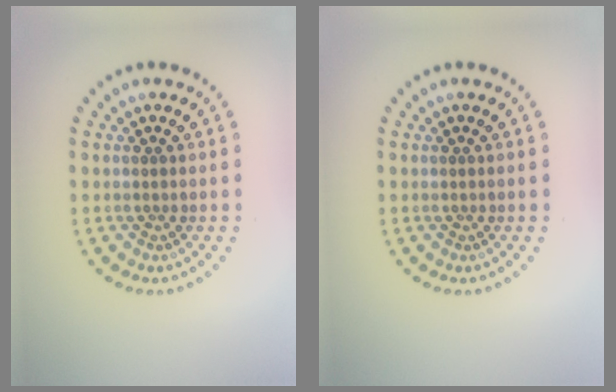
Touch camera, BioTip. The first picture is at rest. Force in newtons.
{"total": 0.0}